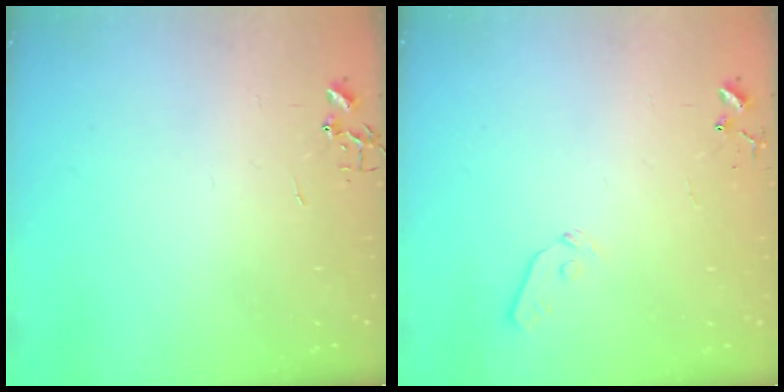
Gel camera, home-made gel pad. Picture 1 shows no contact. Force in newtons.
{"total": 5.5, "press": 5.5, "slide": 0.5}